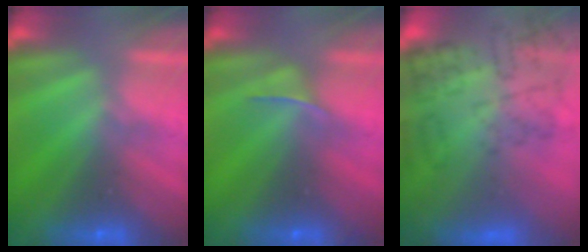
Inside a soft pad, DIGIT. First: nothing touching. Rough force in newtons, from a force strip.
{"total": 2.6}
{"total": 11.3}